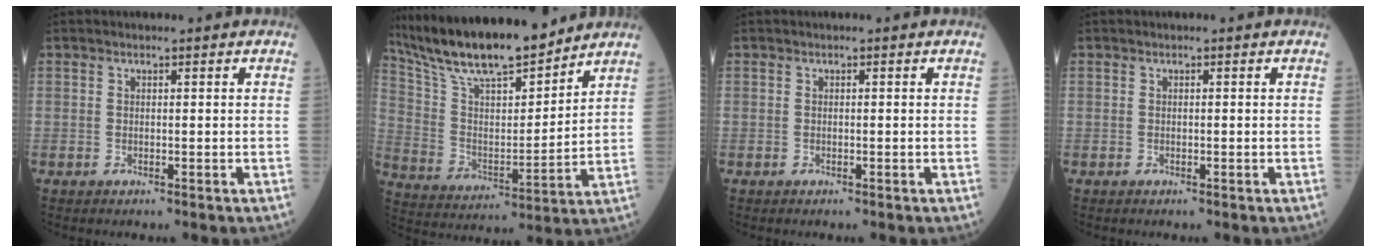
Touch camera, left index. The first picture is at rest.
{"total": 18.6, "force": [16.2, 2.7, 8.7], "torque": [-0.165, 0.008, 0.295]}
{"total": 0.0}
{"total": 0.0}